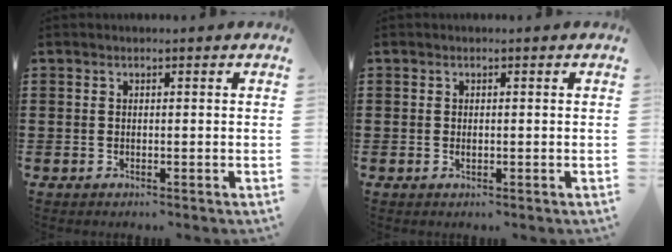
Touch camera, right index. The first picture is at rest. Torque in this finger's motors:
{"motor_torque": [0.79, 1.35, 0.02, 0.00]}